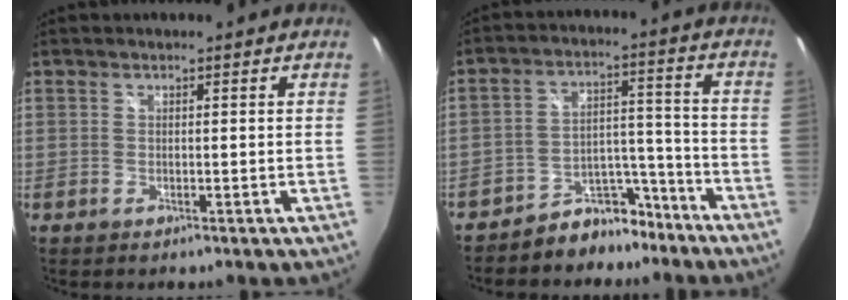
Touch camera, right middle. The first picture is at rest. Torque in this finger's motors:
{"motor_torque": [0.85, -1.29, -0.14, -0.01]}